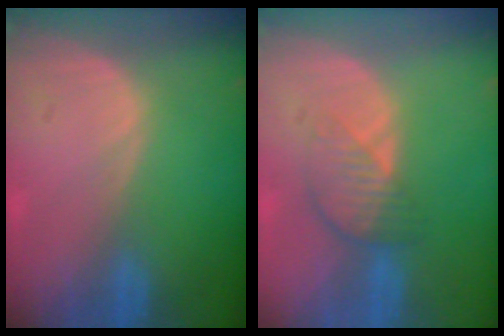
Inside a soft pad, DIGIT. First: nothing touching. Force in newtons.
{"total": 4.4, "press": 3.9, "slide": 2.0}